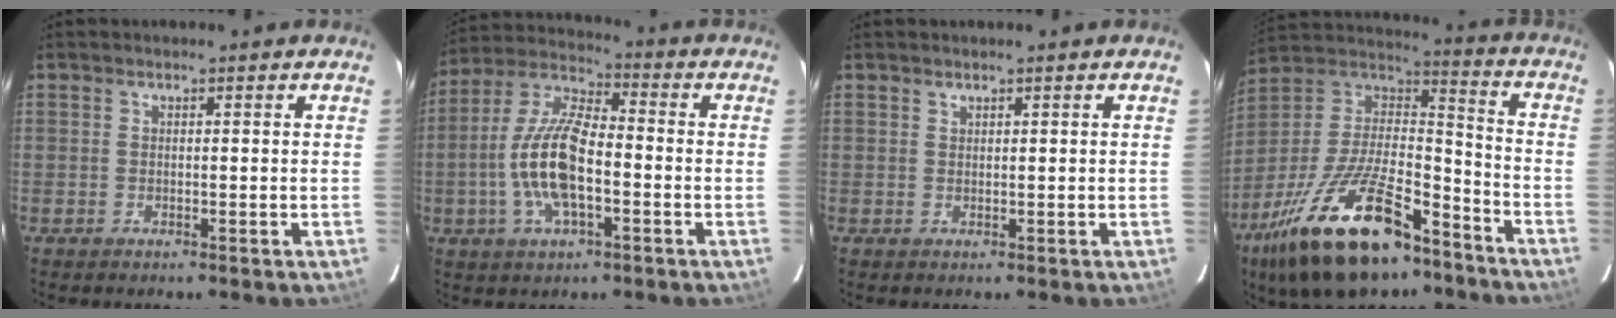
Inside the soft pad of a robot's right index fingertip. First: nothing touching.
{"total": 13.9, "force": [-3.4, 5.4, 12.3], "torque": [-0.259, 0.003, -0.067]}
{"total": 0.5, "force": [0.5, 0.1, 0.0], "torque": [0.000, 0.001, 0.010]}
{"total": 26.2, "force": [-16.3, 10.3, 17.8], "torque": [-0.347, -0.014, -0.274]}